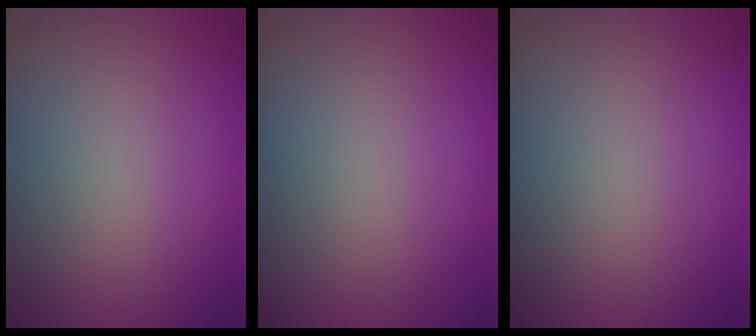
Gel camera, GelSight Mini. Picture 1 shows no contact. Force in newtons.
{"total": 0.0}
{"total": 0.0}